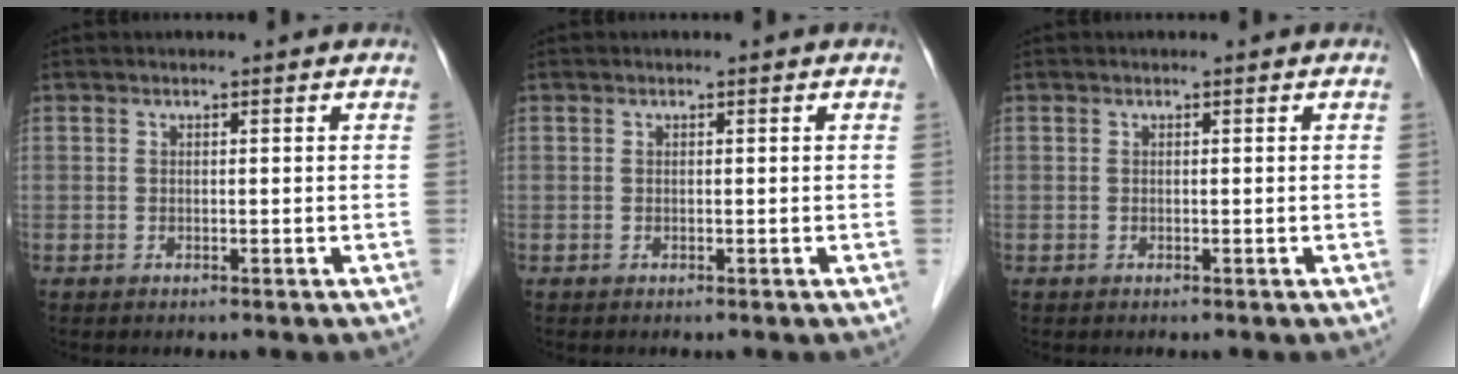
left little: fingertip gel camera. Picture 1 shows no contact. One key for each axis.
{"total": 0.0}
{"total": 0.0}